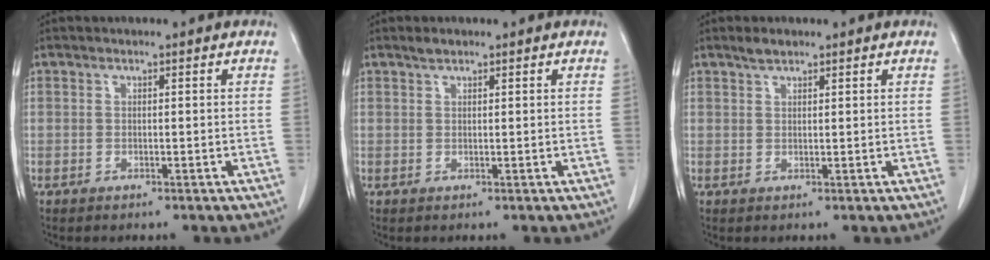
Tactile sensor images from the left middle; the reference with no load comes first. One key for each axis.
{"total": 1.1, "fx": 1.0, "fy": 0.3, "fz": 0.5, "tx": -0.014, "ty": 0.003, "tz": 0.020}
{"total": 1.7, "fx": 1.5, "fy": 0.5, "fz": 0.8, "tx": -0.020, "ty": 0.003, "tz": 0.029}